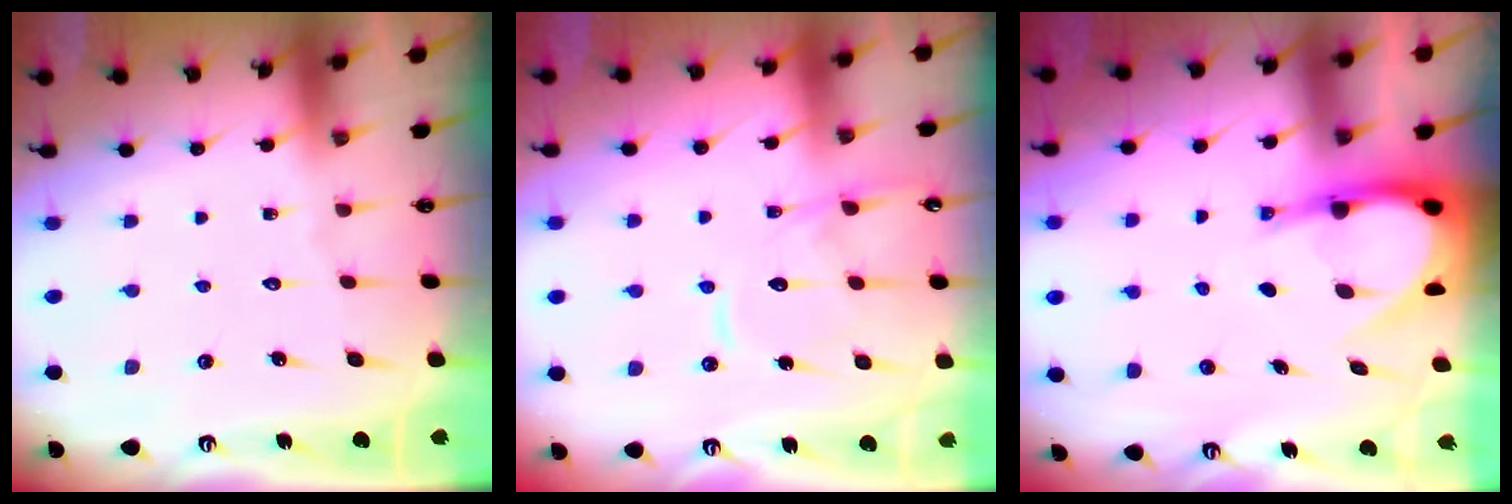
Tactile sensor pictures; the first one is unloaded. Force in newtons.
{"total": 13.0, "press": 12.9, "slide": 1.3}
{"total": 8.5, "press": 8.4, "slide": 1.0}